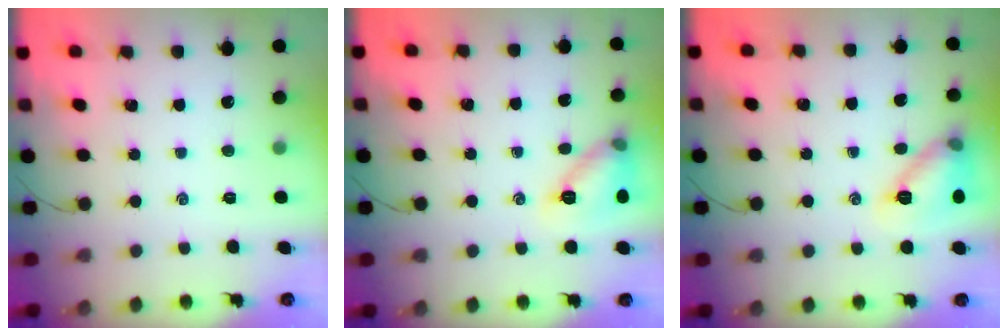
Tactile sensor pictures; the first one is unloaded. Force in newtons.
{"total": 11.2, "press": 11.1, "slide": 1.3}
{"total": 12.3, "press": 12.3, "slide": 1.0}